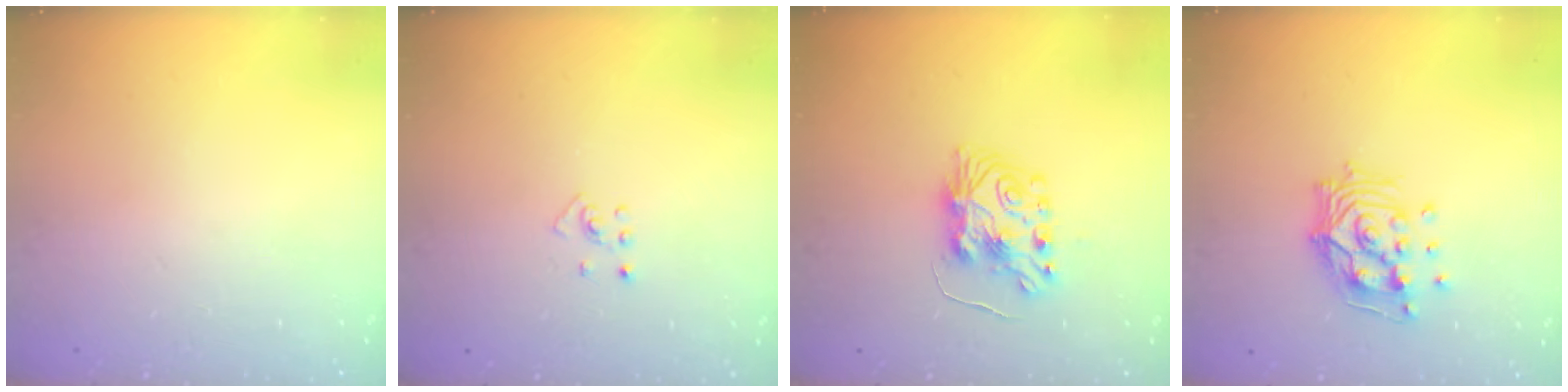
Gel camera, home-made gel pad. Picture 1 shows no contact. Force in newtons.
{"total": 2.7, "press": 2.7, "slide": 0.5}
{"total": 8.8, "press": 8.8, "slide": 0.6}
{"total": 12.3, "press": 12.2, "slide": 1.7}